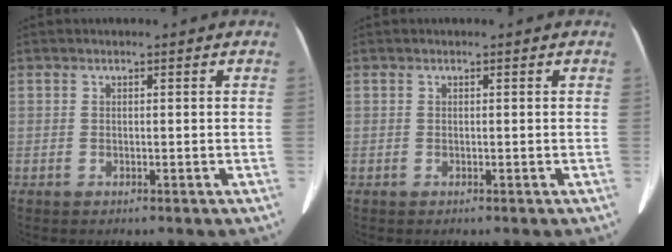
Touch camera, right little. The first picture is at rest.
{"total": 0.0}